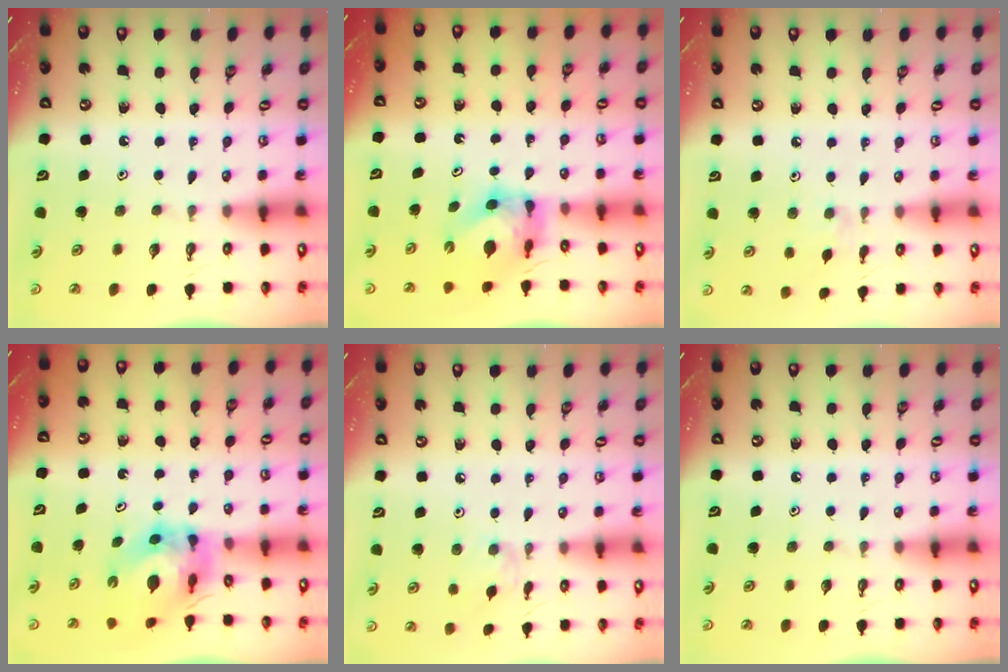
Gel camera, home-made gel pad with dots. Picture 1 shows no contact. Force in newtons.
{"total": 5.6, "press": 5.6, "slide": 0.2}
{"total": 1.5, "press": 1.4, "slide": 0.4}
{"total": 5.8, "press": 5.8, "slide": 0.5}
{"total": 4.2, "press": 4.1, "slide": 0.7}
{"total": 0.0}